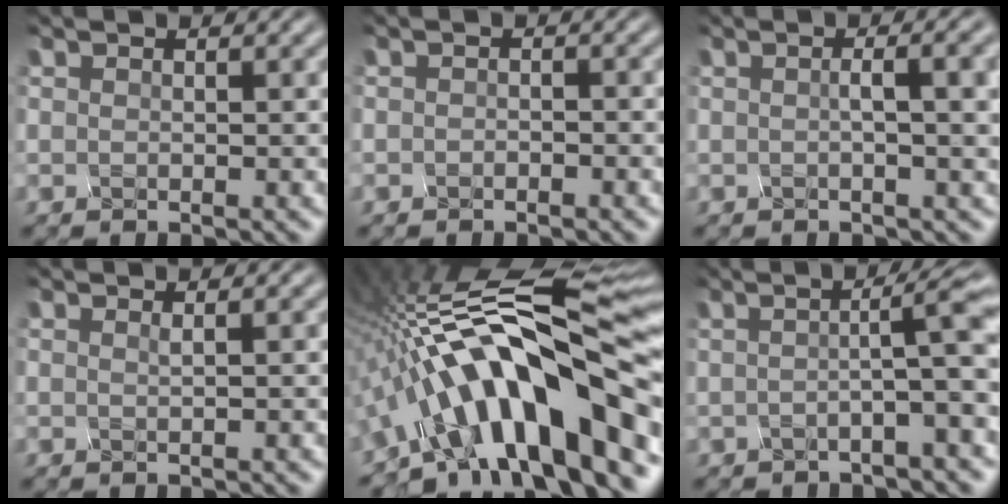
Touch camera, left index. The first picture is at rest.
{"total": 0.9, "force": [-0.6, 0.4, 0.5], "torque": [-0.007, 0.004, -0.013]}
{"total": 7.1, "force": [1.7, 3.2, 6.1], "torque": [-0.053, 0.031, -0.001]}
{"total": 0.0}
{"total": 16.2, "force": [-6.4, 4.4, 14.3], "torque": [-0.197, 0.046, -0.116]}
{"total": 5.0, "force": [-0.1, 0.6, 5.0], "torque": [-0.066, 0.021, -0.015]}